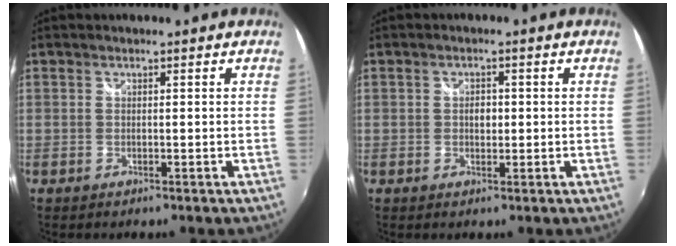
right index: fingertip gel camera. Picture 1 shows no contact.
{"total": 2.1, "force": [-0.1, 1.5, 1.5], "torque": [-0.023, 0.003, -0.004]}